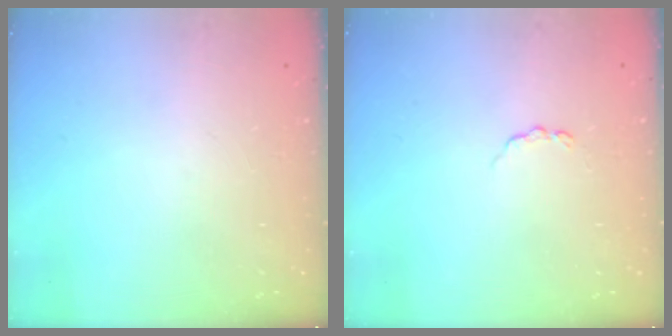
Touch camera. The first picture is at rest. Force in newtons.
{"total": 3.0, "press": 3.0, "slide": 0.4}